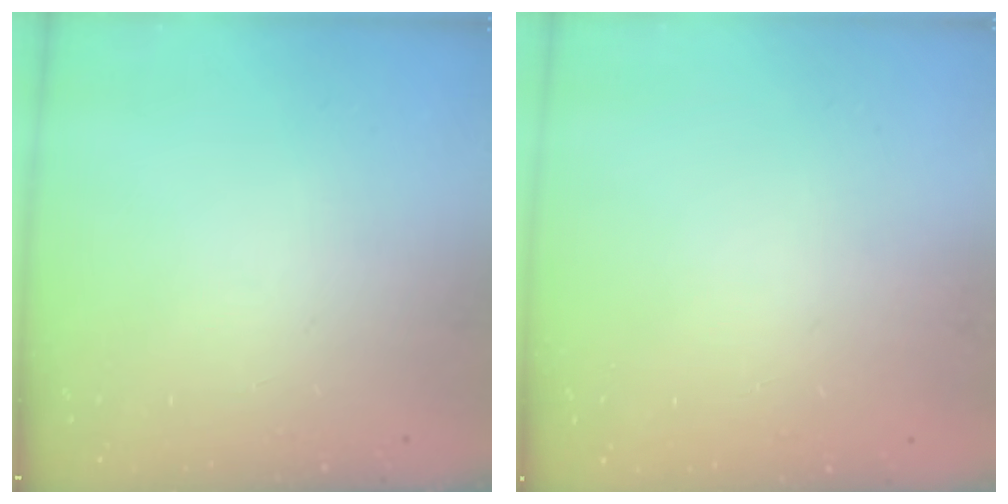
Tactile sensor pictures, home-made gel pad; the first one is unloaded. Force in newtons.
{"total": 0.0}